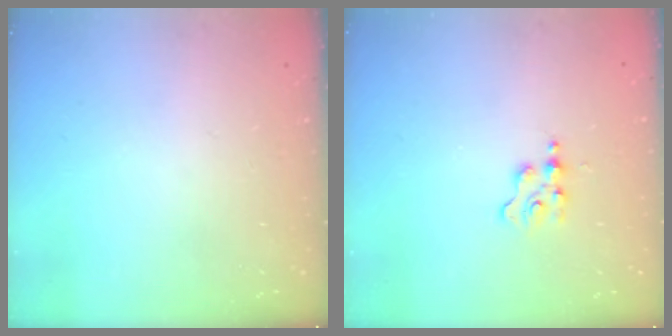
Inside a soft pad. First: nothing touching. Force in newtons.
{"total": 2.4, "press": 2.4, "slide": 0.2}